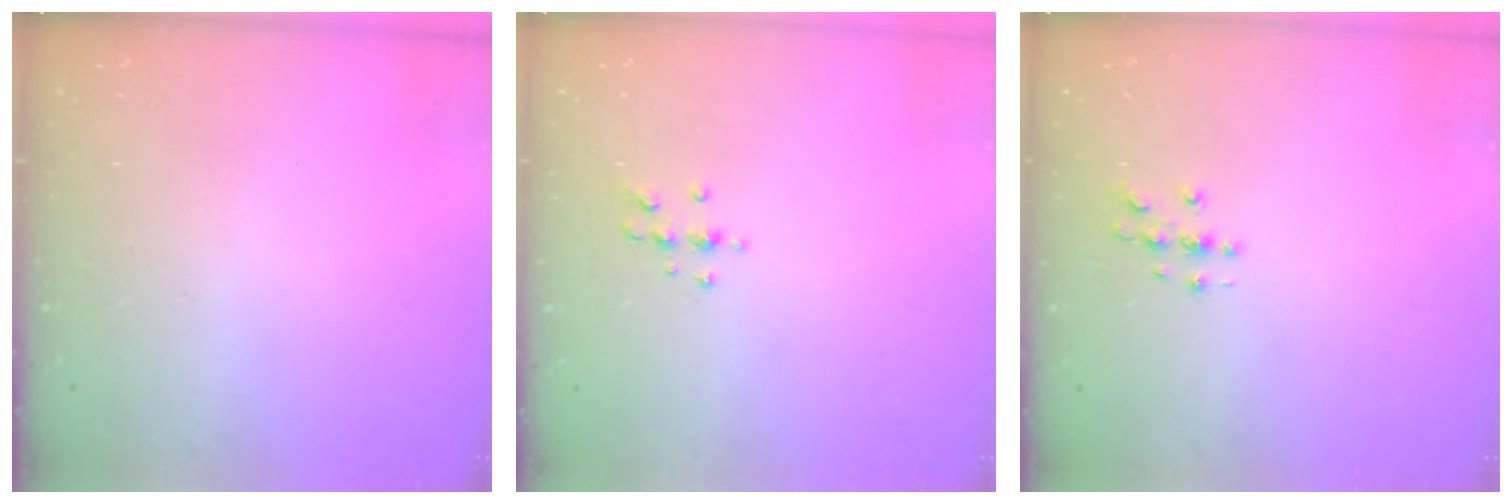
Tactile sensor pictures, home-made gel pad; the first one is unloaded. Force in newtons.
{"total": 5.7, "press": 5.7, "slide": 0.8}
{"total": 2.8, "press": 2.8, "slide": 0.2}